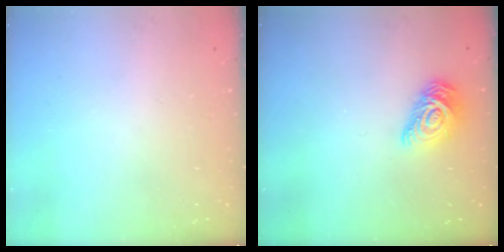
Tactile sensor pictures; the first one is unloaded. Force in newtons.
{"total": 10.9, "press": 10.8, "slide": 0.5}